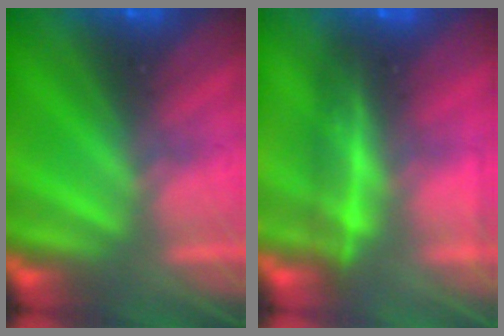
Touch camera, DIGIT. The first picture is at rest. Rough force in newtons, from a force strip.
{"total": 2.1}